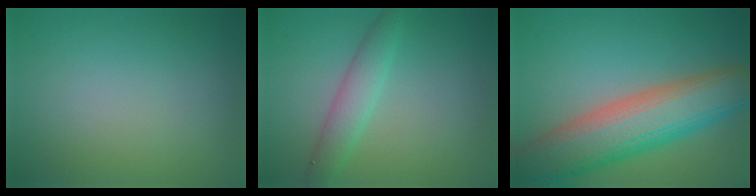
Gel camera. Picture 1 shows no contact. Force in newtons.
{"total": 2.8, "press": 2.8, "slide": 0.2}
{"total": 10.8, "press": 10.7, "slide": 0.8}